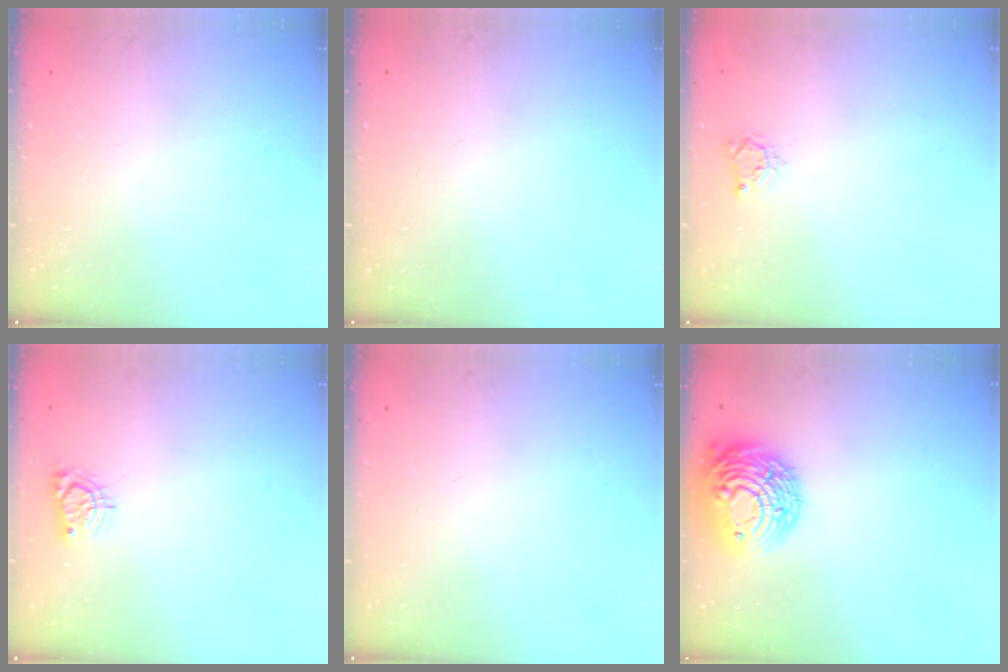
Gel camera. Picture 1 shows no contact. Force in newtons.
{"total": 0.0}
{"total": 3.1, "press": 3.1, "slide": 0.4}
{"total": 5.0, "press": 4.9, "slide": 0.6}
{"total": 0.0}
{"total": 15.3, "press": 15.3, "slide": 1.2}